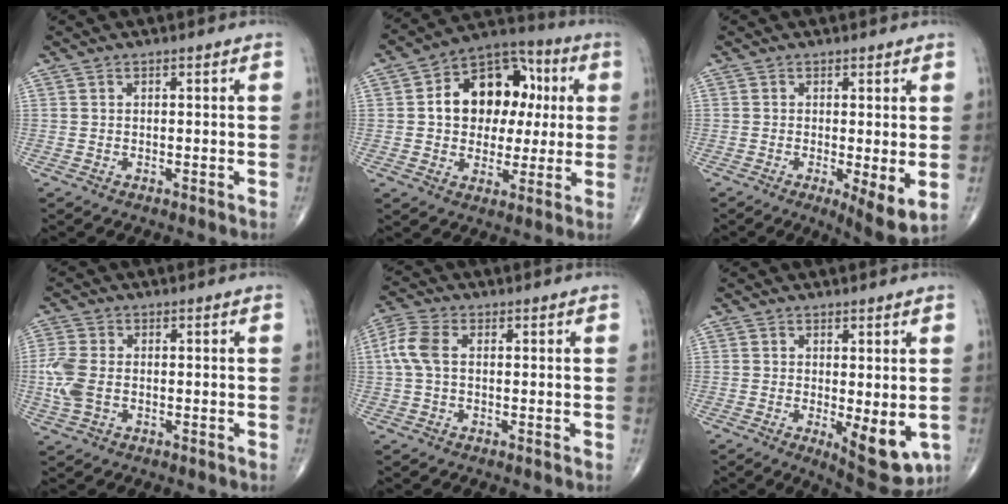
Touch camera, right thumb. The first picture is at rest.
{"total": 16.8, "force": [2.7, 12.0, 11.5], "torque": [-0.124, 0.022, 0.036]}
{"total": 6.2, "force": [-0.7, 1.6, 5.9], "torque": [-0.094, -0.021, -0.013]}
{"total": 6.4, "force": [-0.8, 4.1, 4.9], "torque": [-0.135, 0.004, -0.018]}
{"total": 5.9, "force": [0.6, 3.4, 4.8], "torque": [-0.128, 0.020, 0.008]}
{"total": 8.5, "force": [-1.5, 3.1, 7.7], "torque": [-0.096, -0.022, -0.013]}